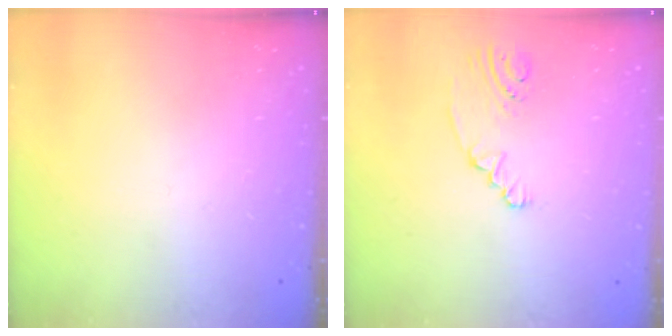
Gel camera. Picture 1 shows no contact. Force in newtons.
{"total": 2.6, "press": 2.6, "slide": 0.6}